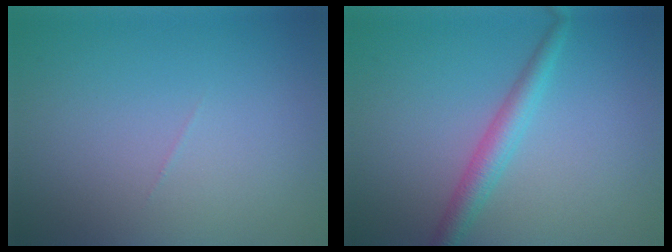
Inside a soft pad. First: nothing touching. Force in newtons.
{"total": 2.7, "press": 2.7, "slide": 0.1}